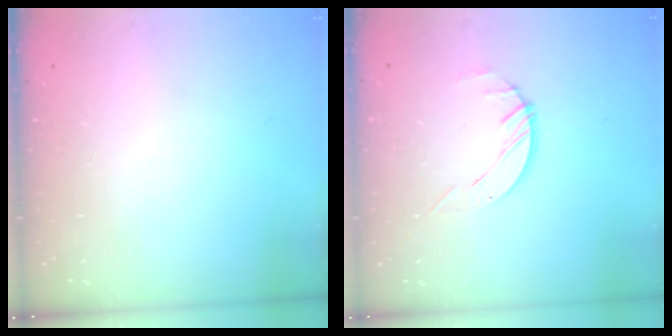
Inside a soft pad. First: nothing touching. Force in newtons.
{"total": 2.9, "press": 2.8, "slide": 0.3}